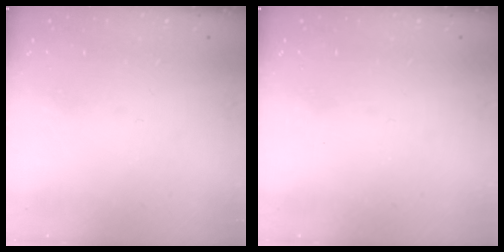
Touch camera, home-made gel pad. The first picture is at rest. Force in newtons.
{"total": 0.0}